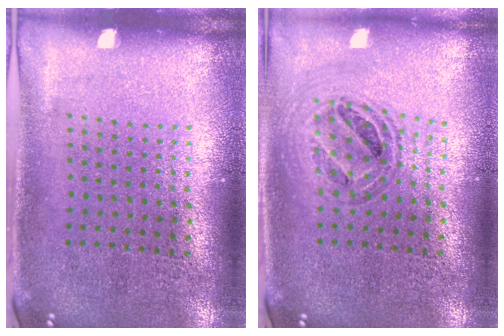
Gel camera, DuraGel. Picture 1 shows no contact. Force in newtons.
{"total": 0.7, "press": 0.7, "slide": 0.0}